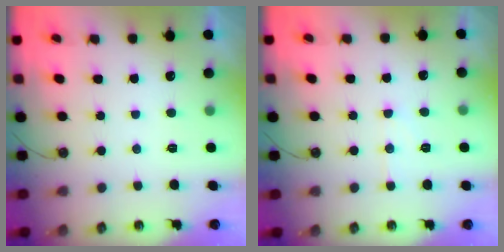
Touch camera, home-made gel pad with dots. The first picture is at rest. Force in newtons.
{"total": 6.1, "press": 6.1, "slide": 0.4}